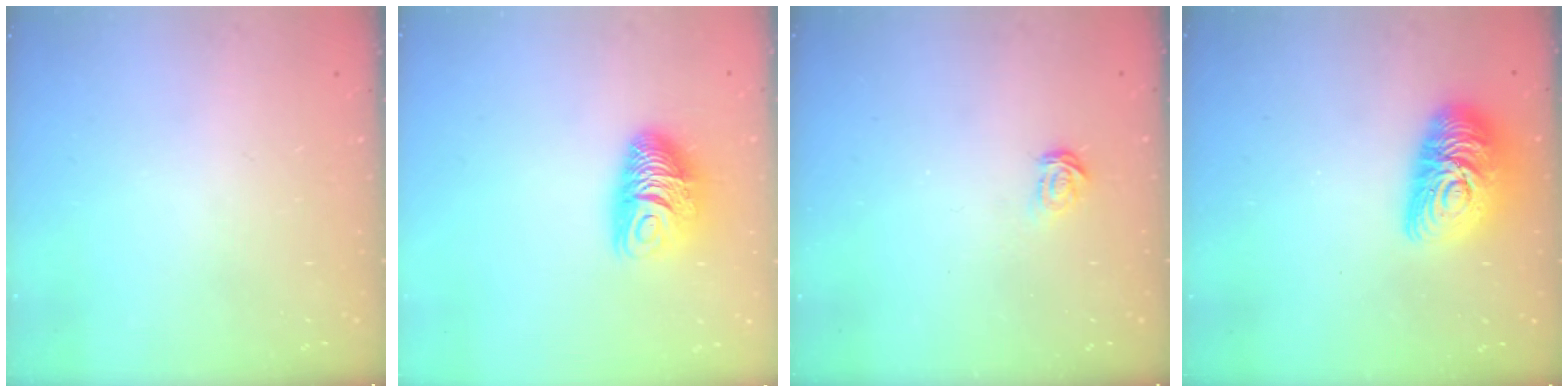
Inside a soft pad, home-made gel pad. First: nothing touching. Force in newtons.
{"total": 9.5, "press": 9.5, "slide": 0.4}
{"total": 2.3, "press": 2.3, "slide": 0.3}
{"total": 13.8, "press": 13.8, "slide": 1.3}